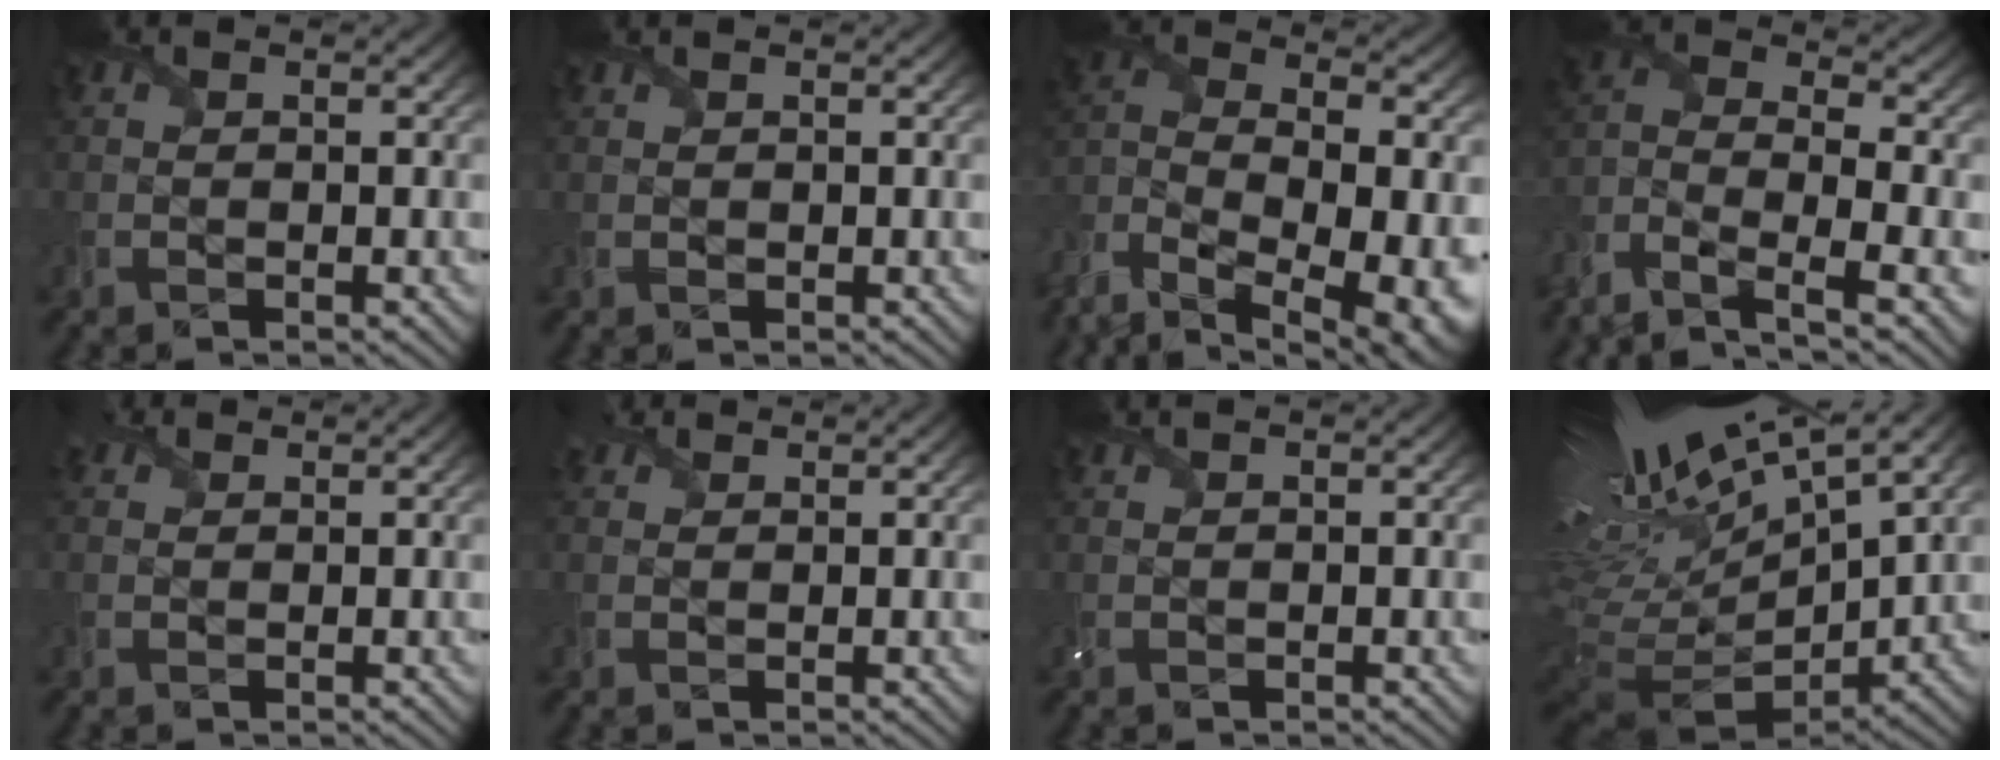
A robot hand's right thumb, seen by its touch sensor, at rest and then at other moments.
{"total": 0.7, "force": [0.6, 0.3, 0.2], "torque": [-0.009, 0.000, 0.014]}
{"total": 15.8, "force": [-8.9, 7.9, 10.3], "torque": [-0.229, -0.027, -0.128]}
{"total": 10.5, "force": [-7.1, 3.7, 6.8], "torque": [-0.152, -0.014, -0.148]}
{"total": 1.5, "force": [1.3, 0.8, 0.3], "torque": [-0.010, 0.004, 0.025]}
{"total": 1.8, "force": [1.6, 0.8, 0.4], "torque": [-0.012, 0.005, 0.032]}
{"total": 0.9, "force": [0.8, 0.1, 0.2], "torque": [-0.014, 0.004, 0.021]}
{"total": 18.4, "force": [7.5, 6.2, 15.6], "torque": [-0.268, 0.037, 0.177]}